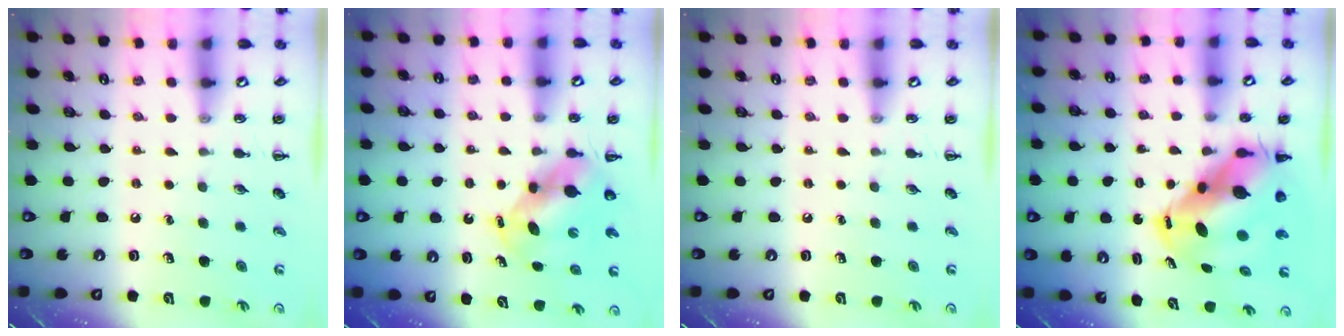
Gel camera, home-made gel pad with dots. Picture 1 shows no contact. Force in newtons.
{"total": 5.3, "press": 5.2, "slide": 1.1}
{"total": 0.0}
{"total": 10.9, "press": 10.5, "slide": 3.0}